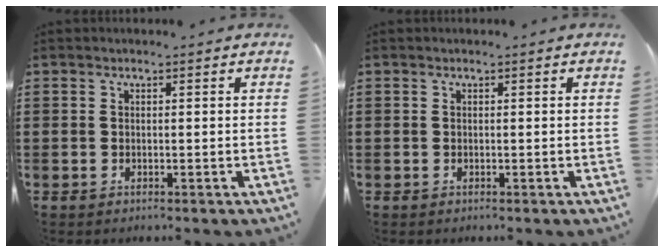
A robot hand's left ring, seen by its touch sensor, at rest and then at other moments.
{"total": 0.0}